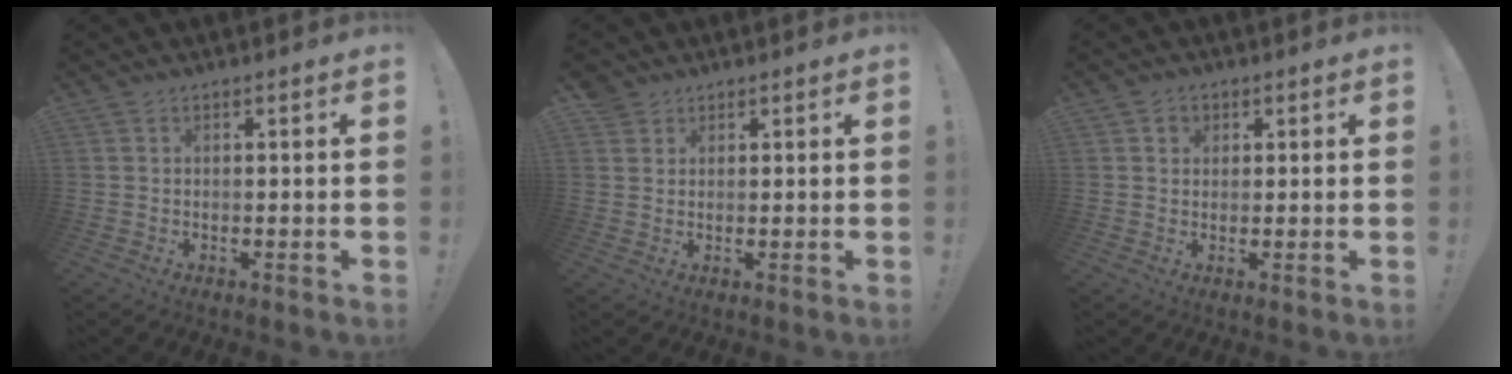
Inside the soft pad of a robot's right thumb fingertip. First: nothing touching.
{"total": 2.8, "force": [2.1, 1.9, 0.2], "torque": [0.000, -0.014, 0.039]}
{"total": 2.5, "force": [1.2, 2.0, 0.7], "torque": [-0.001, -0.004, 0.020]}